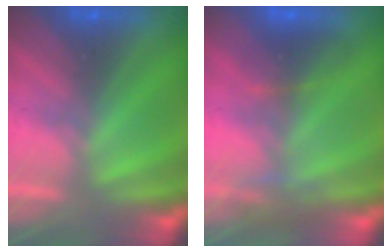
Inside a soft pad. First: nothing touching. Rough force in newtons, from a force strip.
{"total": 3.2}